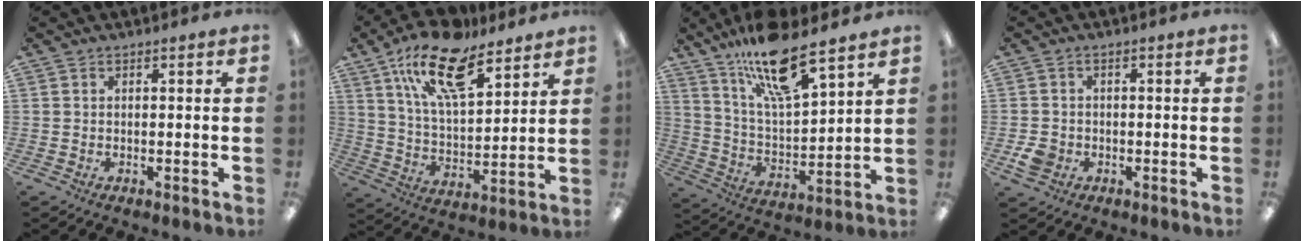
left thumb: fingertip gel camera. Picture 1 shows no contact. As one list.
[{"total": 18.7, "force": [11.9, 7.9, 12.1], "torque": [-0.206, -0.056, 0.208]}, {"total": 16.5, "force": [12.4, 3.8, 10.1], "torque": [-0.186, -0.065, 0.209]}, {"total": 3.8, "force": [-1.2, 3.3, 1.5], "torque": [-0.021, 0.001, -0.023]}]